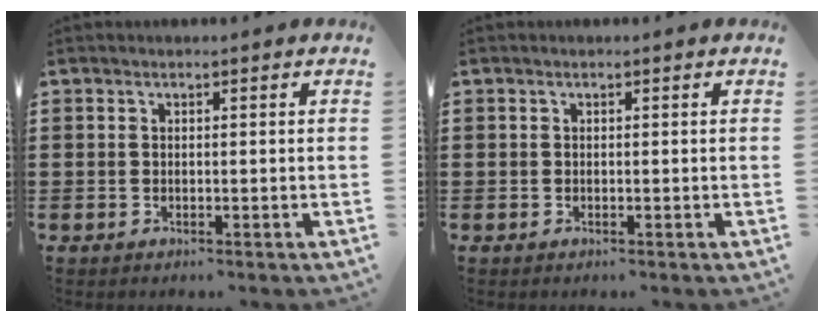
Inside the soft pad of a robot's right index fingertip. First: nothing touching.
{"total": 0.0}